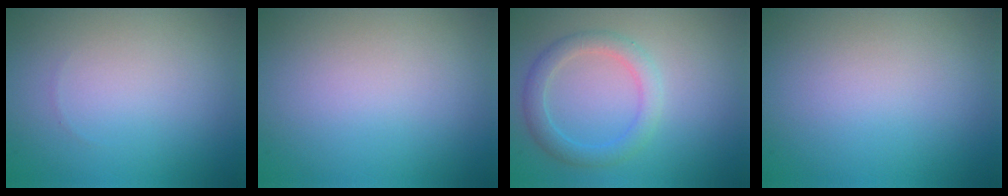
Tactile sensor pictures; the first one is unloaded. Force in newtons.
{"total": 0.0}
{"total": 2.7, "press": 2.7, "slide": 0.1}
{"total": 0.0}